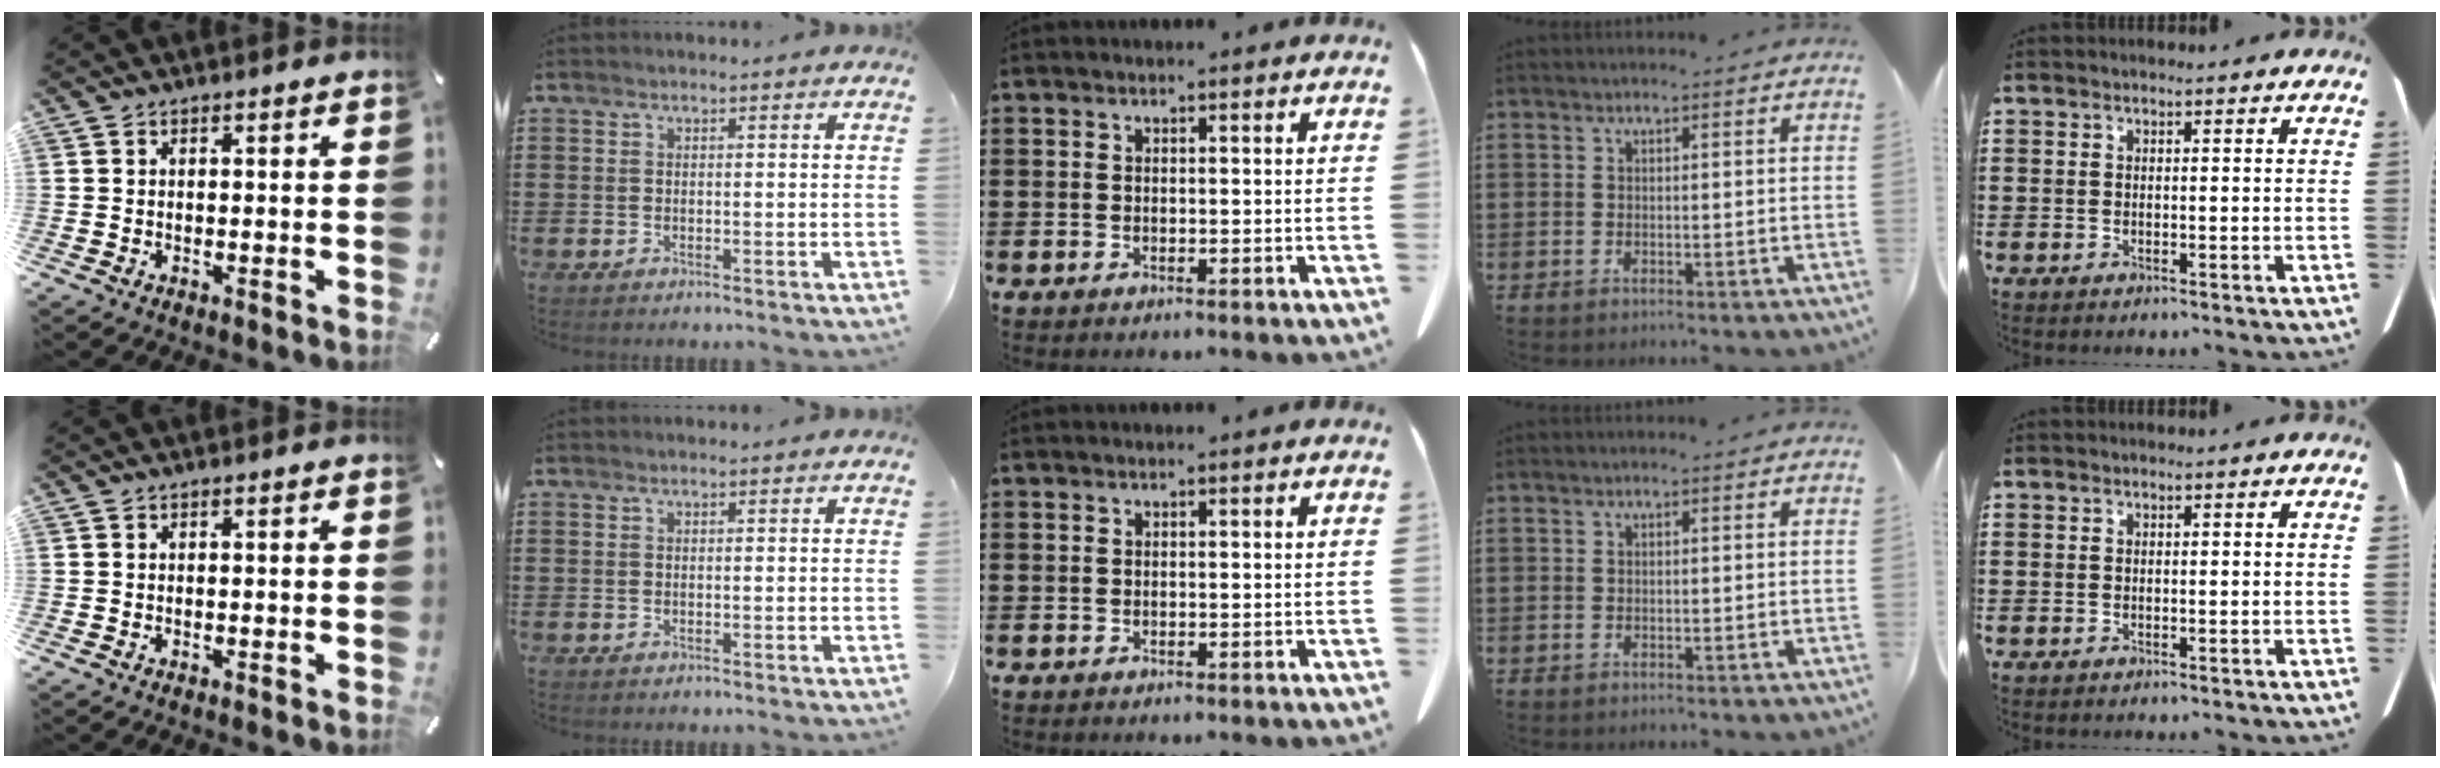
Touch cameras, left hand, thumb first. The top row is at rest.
{}